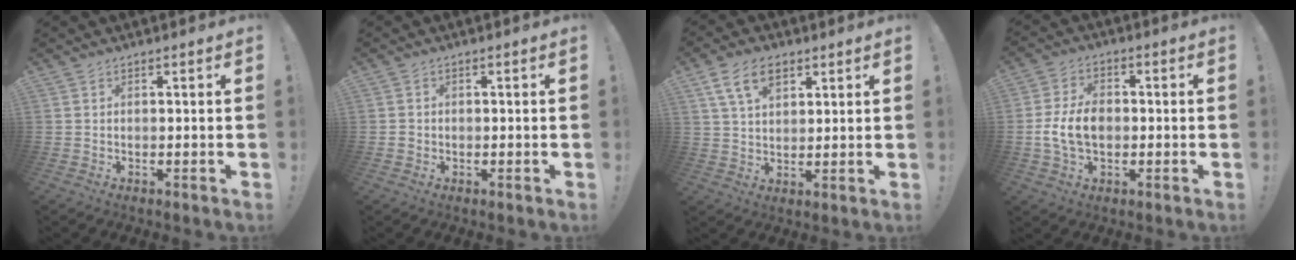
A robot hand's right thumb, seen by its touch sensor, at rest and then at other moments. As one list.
[{"total": 1.4, "force": [0.0, 1.4, 0.2], "torque": [-0.002, 0.006, 0.000]}, {"total": 10.5, "force": [5.4, 6.3, 6.5], "torque": [-0.106, -0.006, 0.102]}, {"total": 10.0, "force": [-1.3, 6.7, 7.3], "torque": [-0.135, 0.004, -0.022]}]